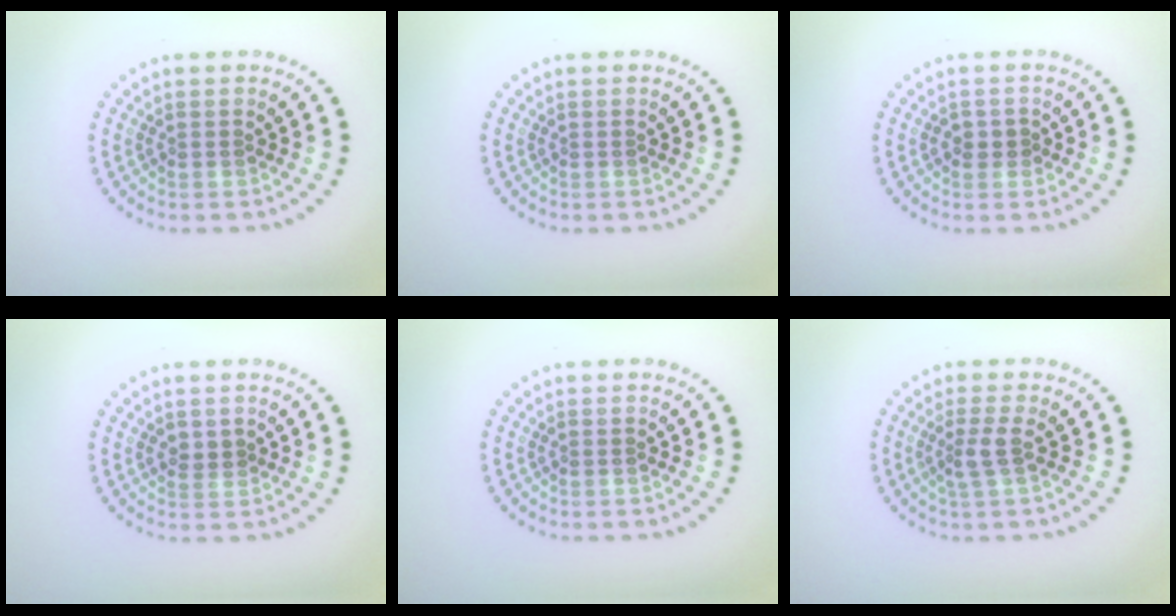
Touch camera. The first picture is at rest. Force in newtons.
{"total": 0.0}
{"total": 1.3, "press": 1.2, "slide": 0.5}
{"total": 1.1, "press": 1.0, "slide": 0.4}
{"total": 0.0}
{"total": 1.9, "press": 1.4, "slide": 1.2}